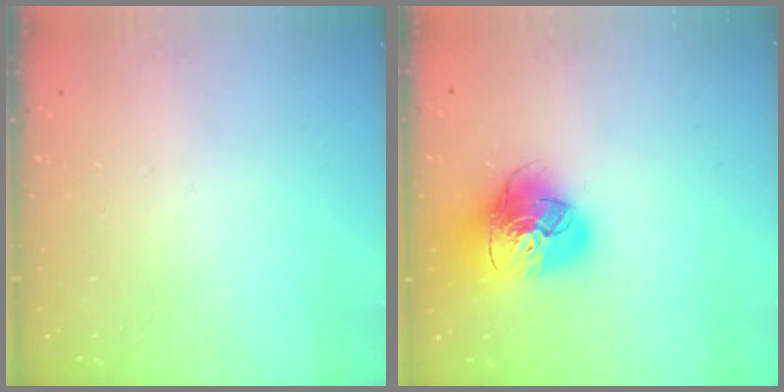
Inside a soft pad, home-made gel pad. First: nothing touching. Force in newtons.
{"total": 17.7, "press": 17.5, "slide": 2.2}